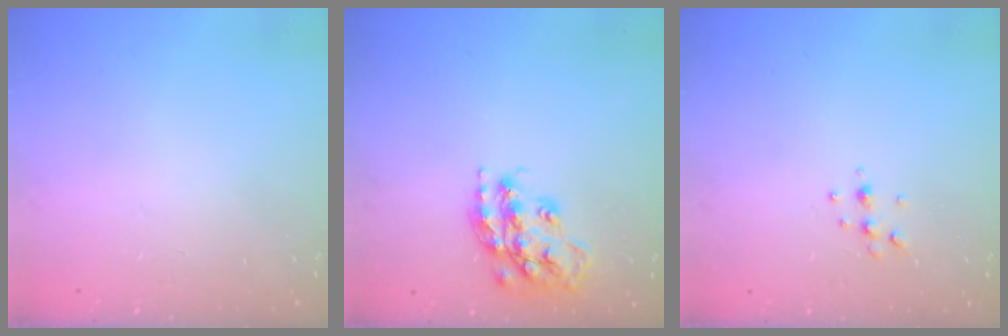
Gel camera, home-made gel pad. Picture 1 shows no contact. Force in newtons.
{"total": 16.3, "press": 16.3, "slide": 0.8}
{"total": 4.5, "press": 4.4, "slide": 0.8}